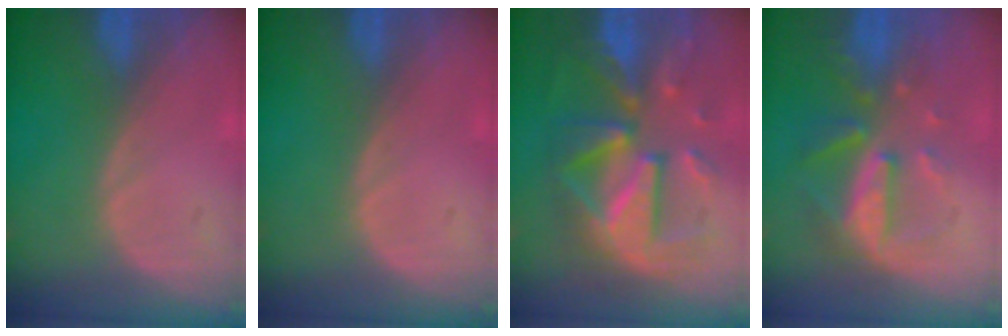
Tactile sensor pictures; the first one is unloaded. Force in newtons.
{"total": 0.0}
{"total": 12.1, "press": 12.0, "slide": 1.3}
{"total": 8.0, "press": 7.3, "slide": 3.3}